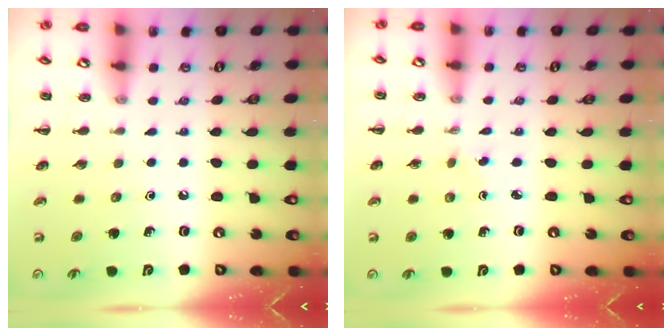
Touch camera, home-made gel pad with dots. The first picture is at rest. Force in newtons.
{"total": 0.9, "press": 0.7, "slide": 0.5}